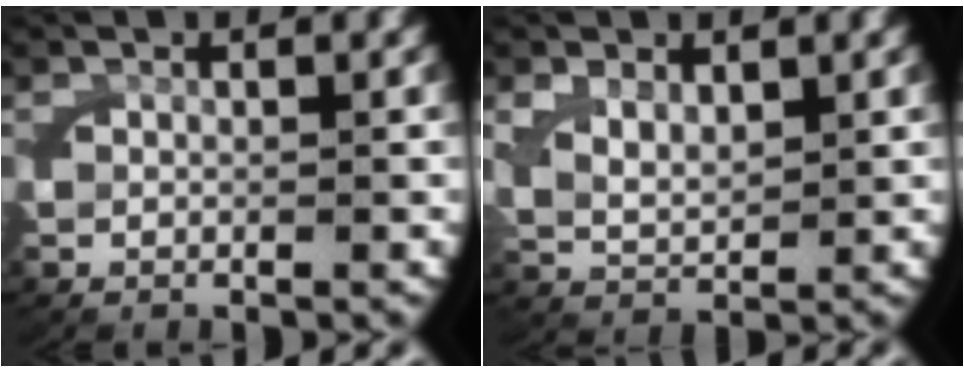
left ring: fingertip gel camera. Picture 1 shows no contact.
{"total": 2.7, "force": [1.0, 1.7, 1.9], "torque": [-0.051, -0.016, 0.028]}